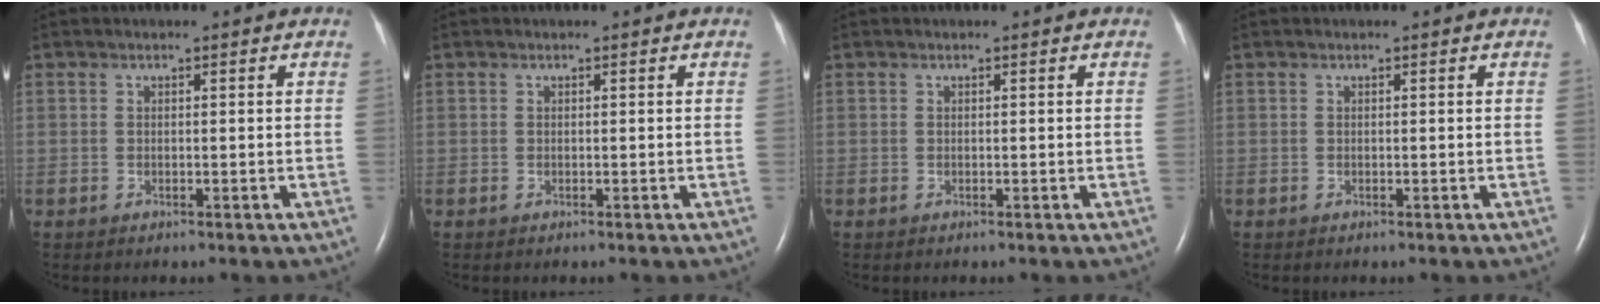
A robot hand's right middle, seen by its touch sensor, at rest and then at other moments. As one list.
[{"total": 0.0}, {"total": 0.0}, {"total": 0.0}]